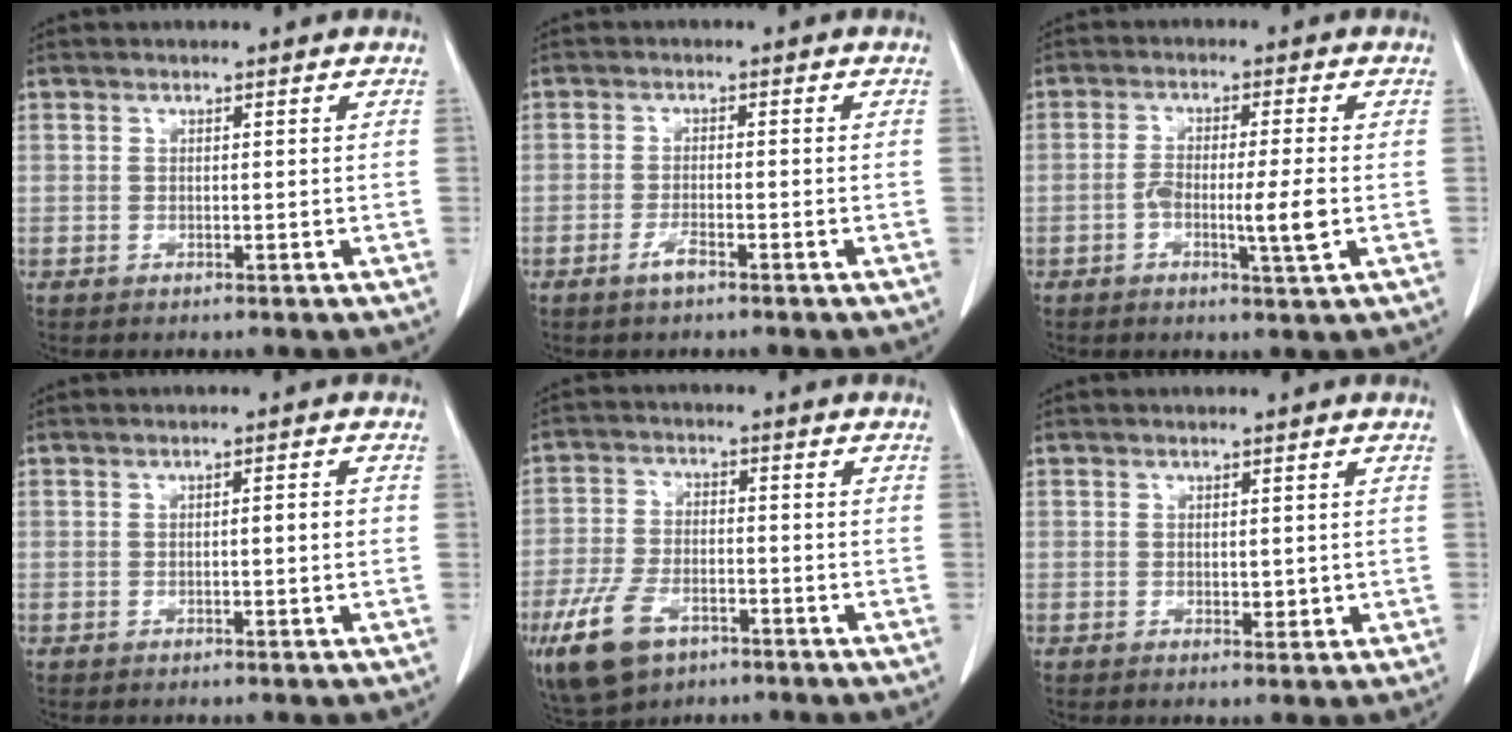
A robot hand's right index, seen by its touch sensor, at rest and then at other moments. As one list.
[{"total": 2.2, "force": [-1.5, 0.3, 1.6], "torque": [-0.032, 0.000, -0.031]}, {"total": 5.8, "force": [-1.5, 0.2, 5.6], "torque": [-0.101, -0.002, -0.024]}, {"total": 1.7, "force": [-0.2, 0.2, 1.7], "torque": [-0.022, 0.004, -0.004]}, {"total": 10.1, "force": [-5.6, 5.3, 6.5], "torque": [-0.140, -0.002, -0.096]}, {"total": 1.8, "force": [-0.1, 1.1, 1.4], "torque": [-0.016, -0.002, 0.003]}]